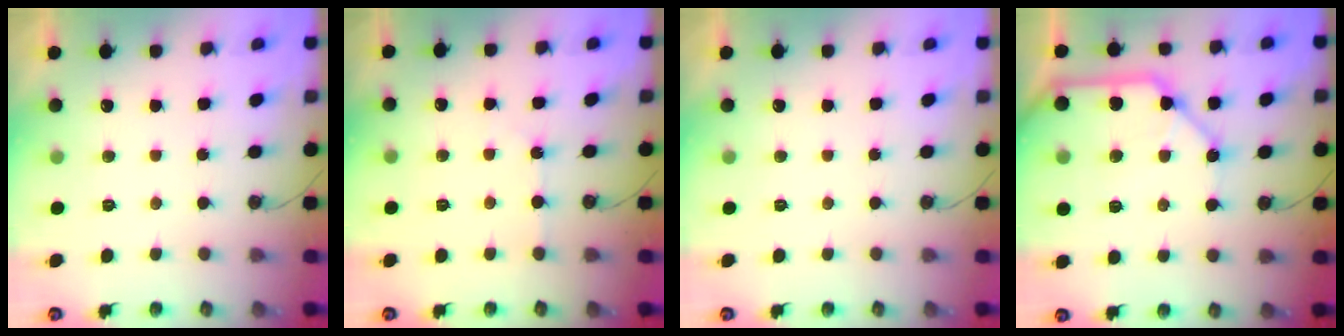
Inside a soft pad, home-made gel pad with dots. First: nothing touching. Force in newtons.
{"total": 3.4, "press": 3.3, "slide": 0.6}
{"total": 0.0}
{"total": 14.0, "press": 13.9, "slide": 1.7}